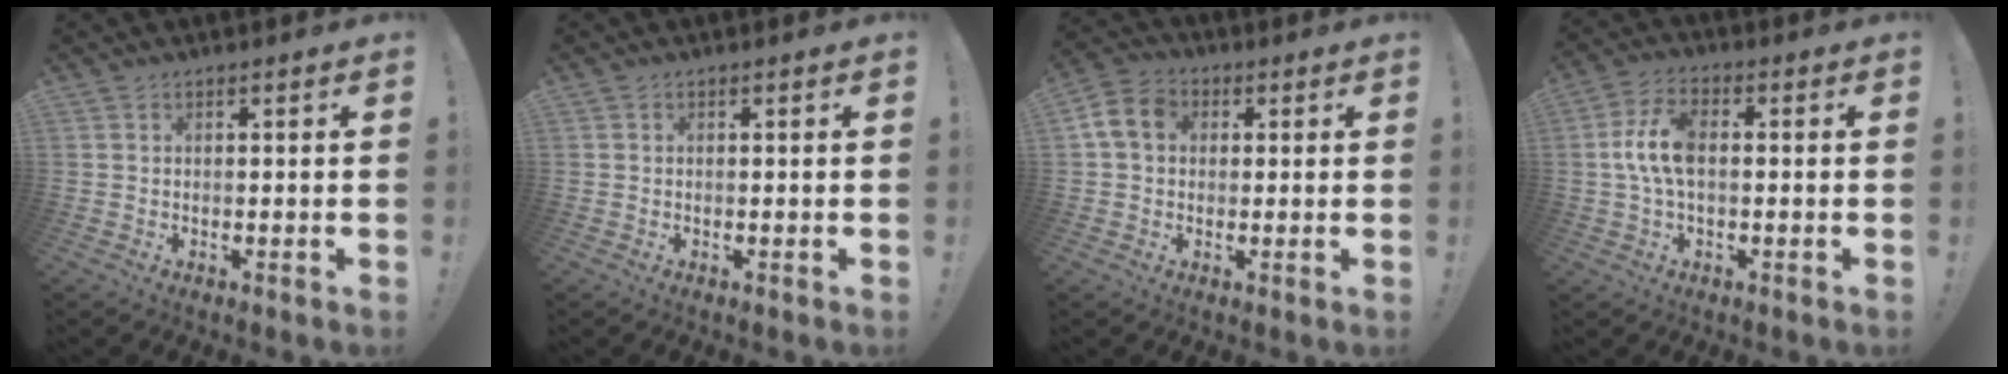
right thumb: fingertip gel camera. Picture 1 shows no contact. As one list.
[{"total": 0.0}, {"total": 8.7, "force": [1.6, 6.8, 5.1], "torque": [-0.092, 0.015, 0.036]}, {"total": 9.5, "force": [0.1, 5.0, 8.1], "torque": [-0.168, 0.007, 0.006]}]